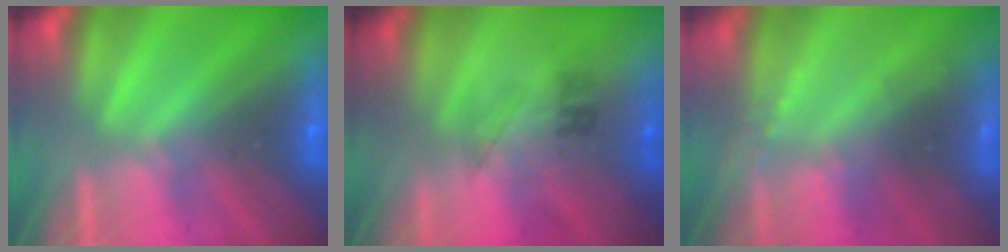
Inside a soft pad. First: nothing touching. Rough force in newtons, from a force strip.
{"total": 2.3}
{"total": 2.2}